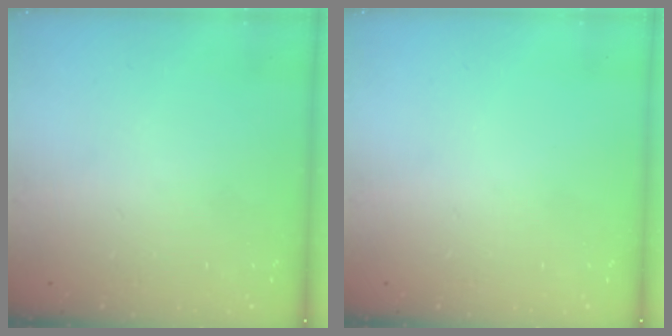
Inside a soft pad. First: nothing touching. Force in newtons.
{"total": 0.0}